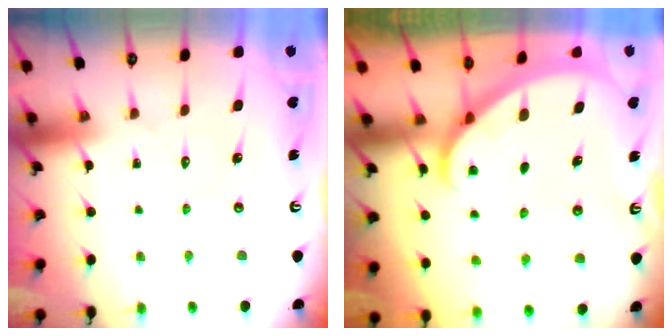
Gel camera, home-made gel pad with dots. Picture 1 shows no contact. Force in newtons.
{"total": 2.0, "press": 2.0, "slide": 0.1}